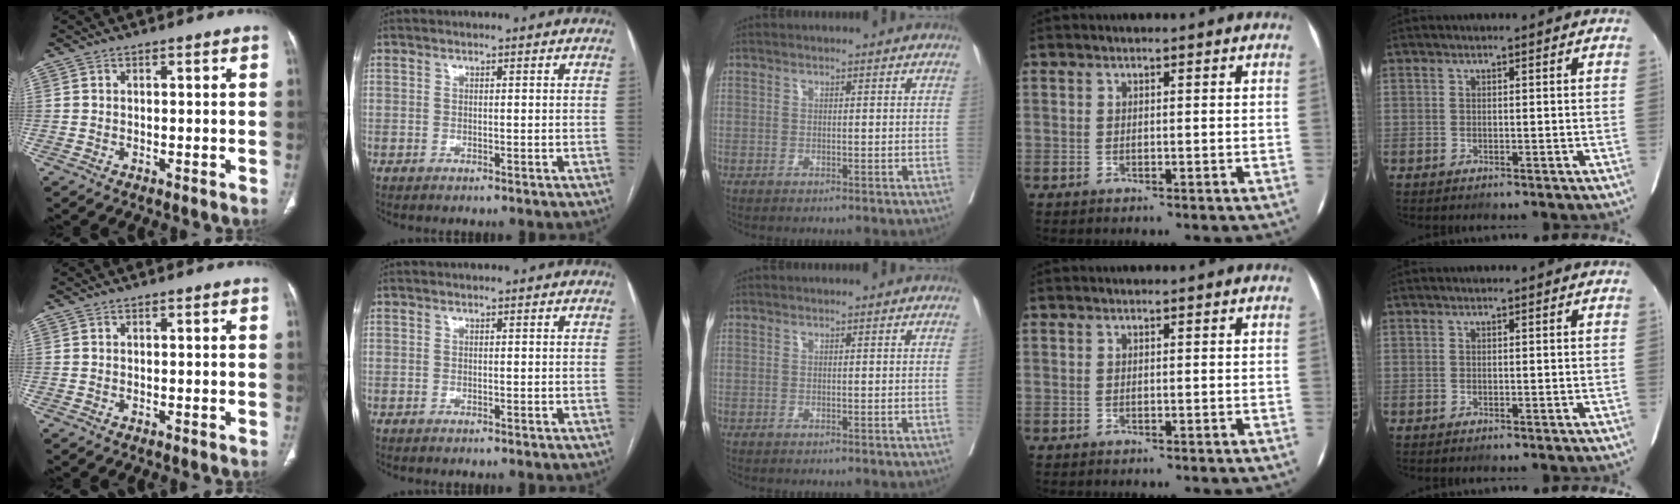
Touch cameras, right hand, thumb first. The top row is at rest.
{}